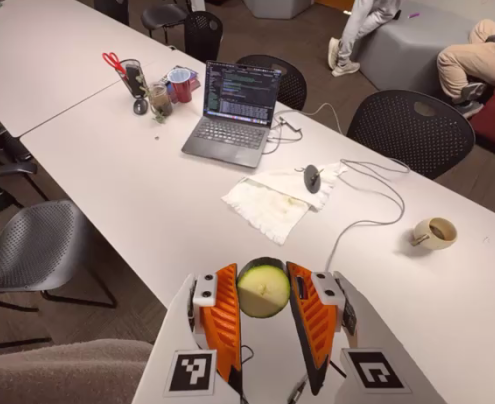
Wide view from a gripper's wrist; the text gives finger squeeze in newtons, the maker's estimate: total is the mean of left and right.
{"total": 10.4, "left": 10.7, "right": 10.1}